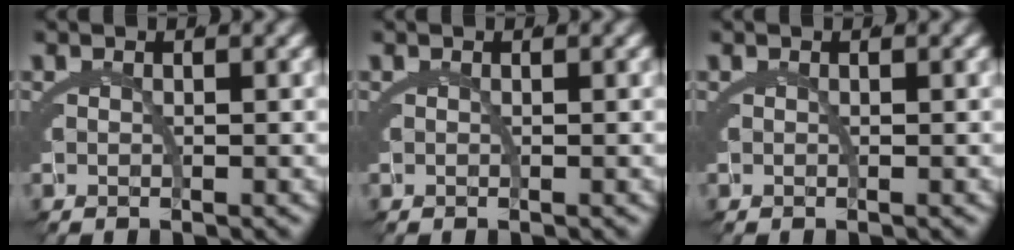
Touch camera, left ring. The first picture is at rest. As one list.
[{"total": 0.0}, {"total": 0.0}]